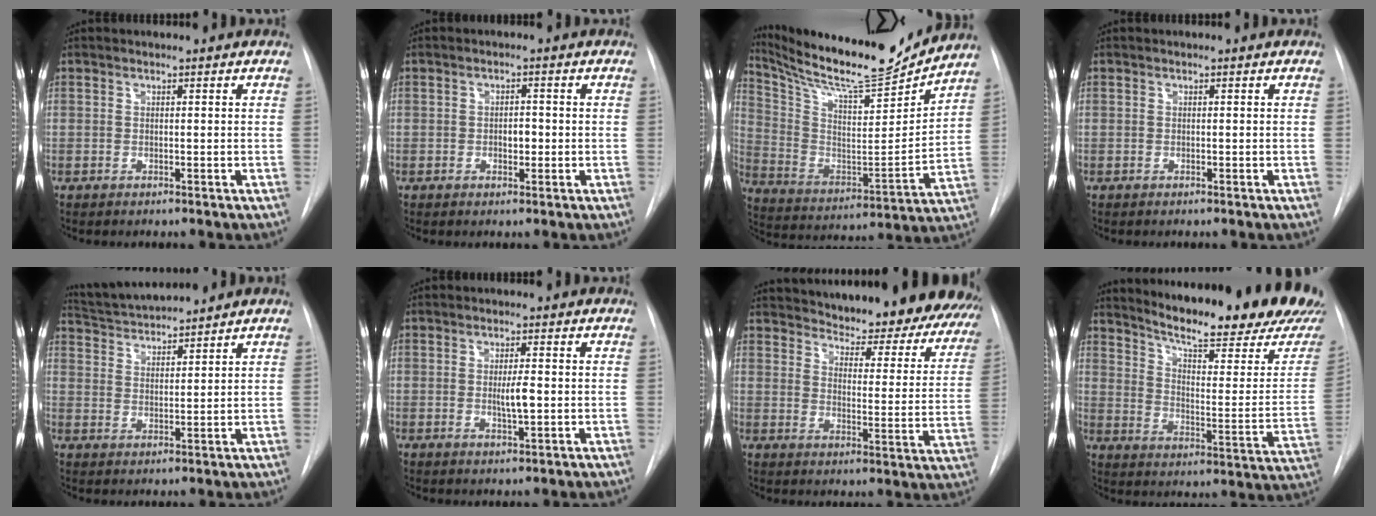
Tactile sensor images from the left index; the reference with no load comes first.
{"total": 1.9, "force": [-0.8, 1.0, 1.5], "torque": [-0.021, -0.003, -0.011]}
{"total": 19.8, "force": [18.5, 1.2, 7.0], "torque": [-0.150, -0.052, 0.299]}
{"total": 0.0}
{"total": 7.7, "force": [7.5, -0.3, 1.7], "torque": [-0.042, 0.018, 0.139]}
{"total": 3.1, "force": [-0.6, 0.4, 3.0], "torque": [-0.054, -0.010, -0.010]}
{"total": 31.0, "force": [28.5, 7.6, 9.6], "torque": [-0.152, -0.109, 0.331]}
{"total": 25.7, "force": [22.7, 2.1, 11.8], "torque": [-0.178, -0.106, 0.287]}